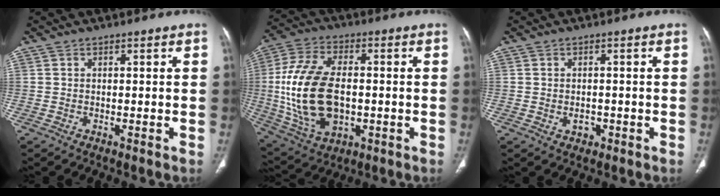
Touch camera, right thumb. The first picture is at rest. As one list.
[{"total": 20.3, "force": [-0.8, 11.9, 16.4], "torque": [-0.329, 0.002, -0.002]}, {"total": 2.2, "force": [-0.6, 1.7, 1.2], "torque": [-0.015, 0.005, -0.003]}]